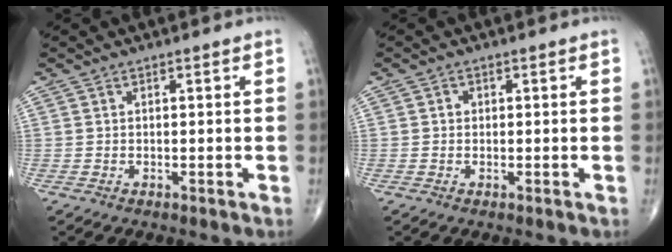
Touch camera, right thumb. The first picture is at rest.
{"total": 1.0, "force": [0.1, 0.9, 0.4], "torque": [-0.001, 0.003, 0.001]}